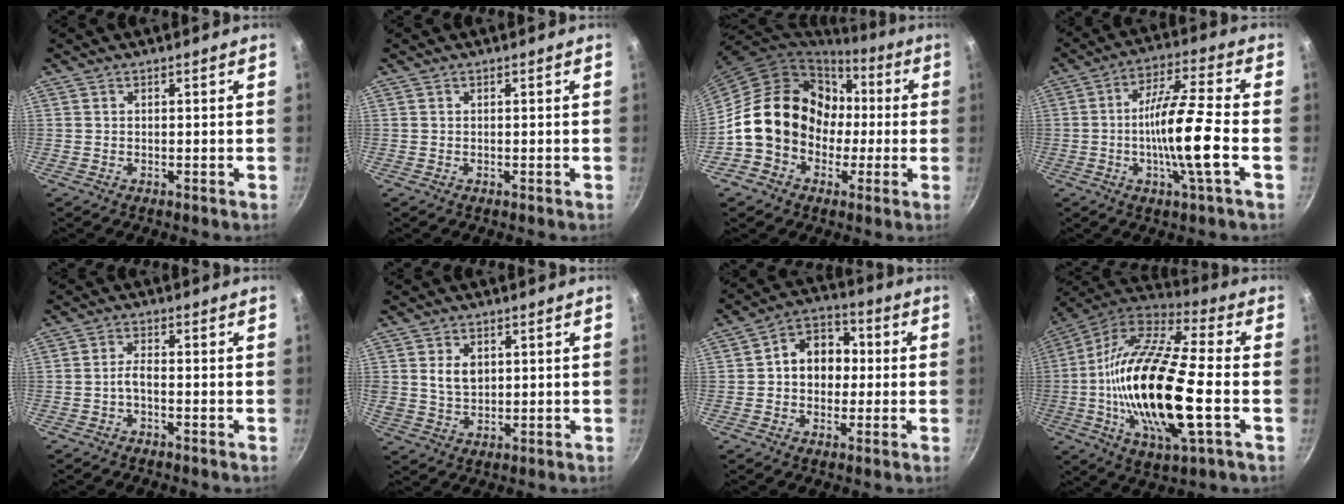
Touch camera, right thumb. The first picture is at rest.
{"total": 0.0}
{"total": 18.3, "force": [-1.1, 15.4, 9.9], "torque": [-0.120, 0.052, -0.016]}
{"total": 13.1, "force": [-2.8, 1.1, 12.8], "torque": [-0.225, 0.024, -0.059]}
{"total": 2.3, "force": [-1.2, 0.7, 1.8], "torque": [-0.038, 0.016, -0.027]}
{"total": 5.3, "force": [1.4, 3.8, 3.4], "torque": [-0.045, -0.010, 0.030]}
{"total": 10.4, "force": [0.4, 8.2, 6.4], "torque": [-0.049, 0.027, -0.011]}
{"total": 26.3, "force": [-3.5, 8.7, 24.6], "torque": [-0.480, 0.015, -0.081]}